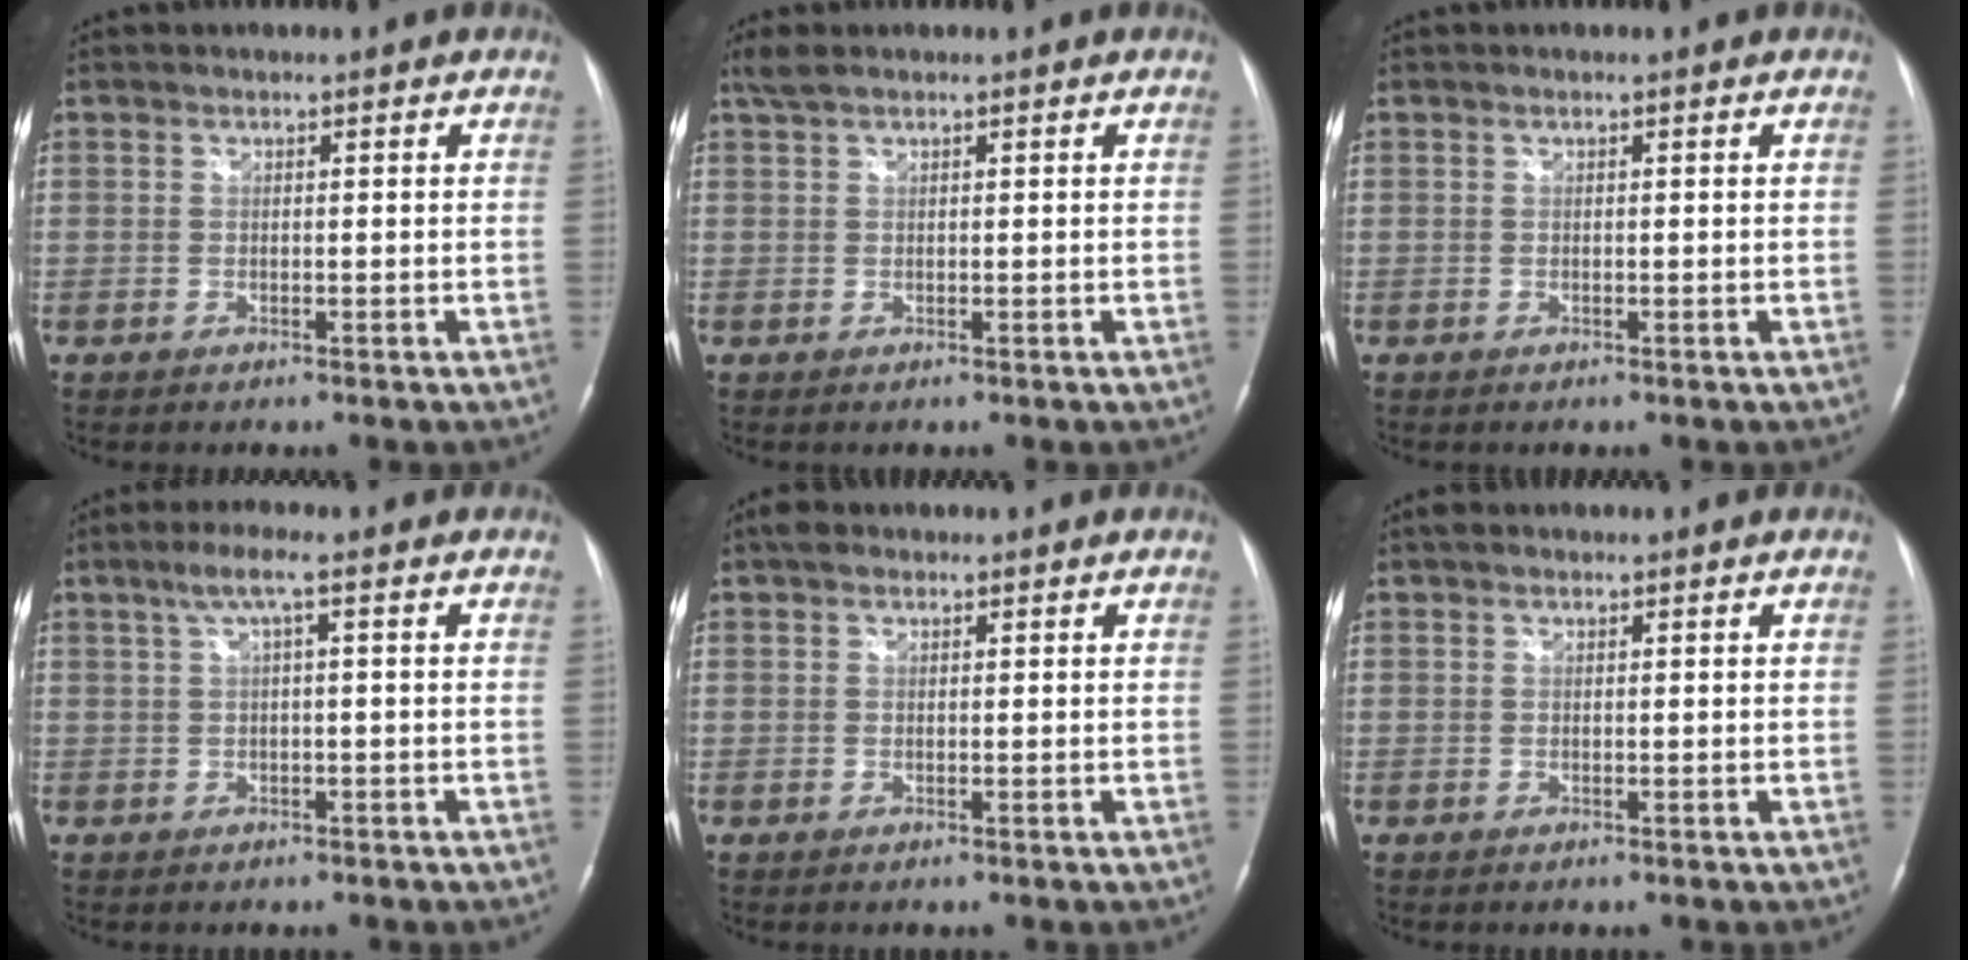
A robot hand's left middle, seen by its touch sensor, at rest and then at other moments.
{"total": 2.0, "force": [1.6, 0.3, 1.1], "torque": [-0.030, 0.018, 0.036]}
{"total": 0.0}
{"total": 3.3, "force": [1.1, -0.1, 3.1], "torque": [-0.064, 0.018, 0.023]}
{"total": 1.3, "force": [0.9, 0.7, 0.5], "torque": [-0.012, 0.016, 0.015]}
{"total": 0.5, "force": [0.5, 0.2, 0.2], "torque": [-0.006, 0.011, 0.008]}